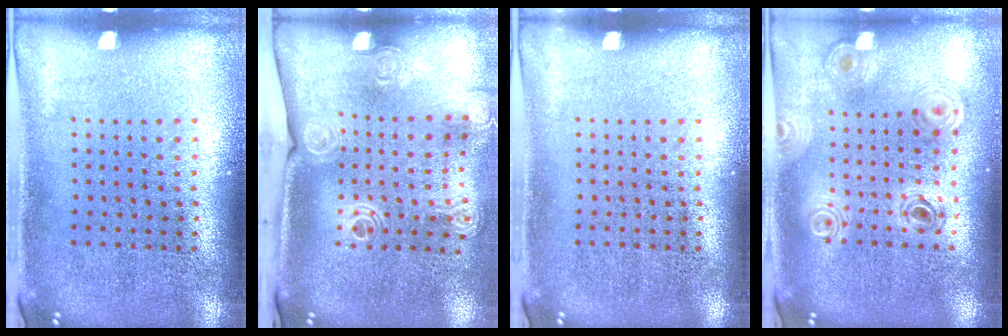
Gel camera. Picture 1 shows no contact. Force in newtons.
{"total": 2.1, "press": 1.6, "slide": 1.3}
{"total": 0.0}
{"total": 0.8, "press": 0.8, "slide": 0.1}